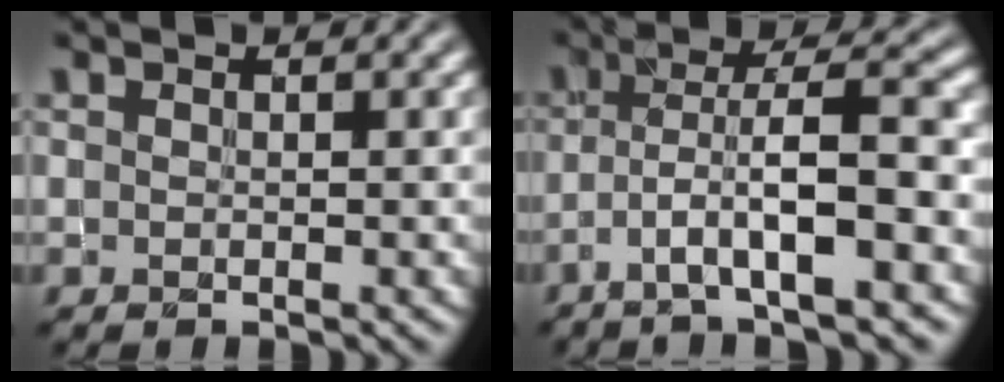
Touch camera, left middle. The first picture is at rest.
{"total": 6.6, "force": [-2.5, 1.1, 6.1], "torque": [-0.106, 0.013, -0.049]}